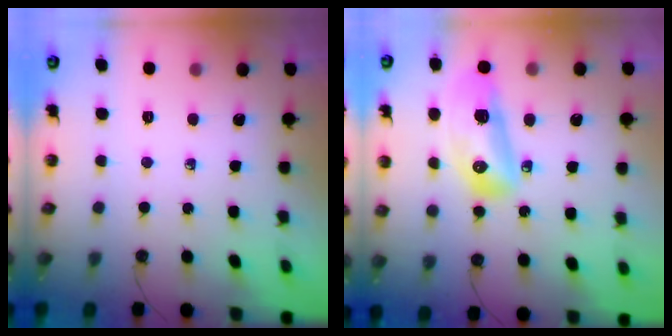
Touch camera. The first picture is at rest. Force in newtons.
{"total": 14.5, "press": 13.9, "slide": 4.0}